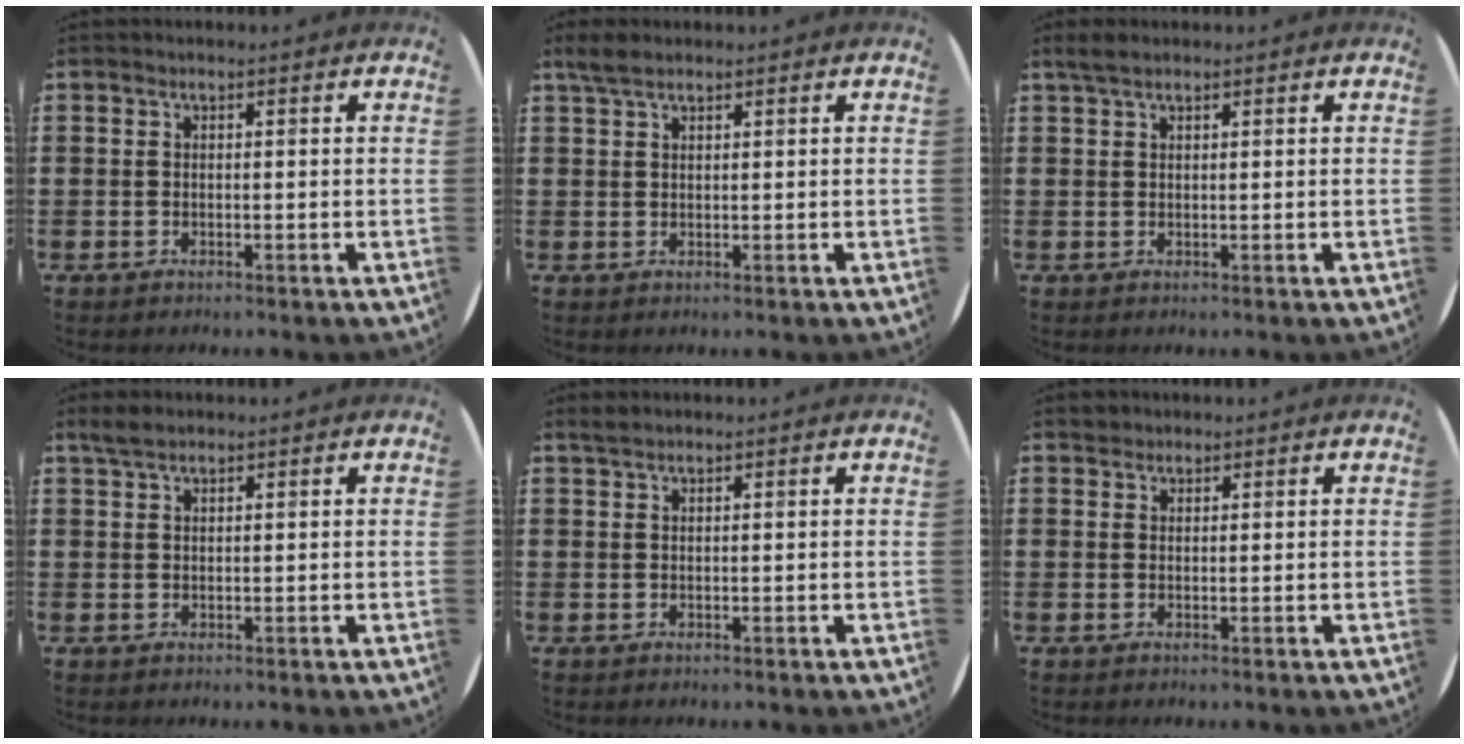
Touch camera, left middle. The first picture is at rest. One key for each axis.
{"total": 2.3, "fx": 1.8, "fy": 0.8, "fz": 1.1, "tx": -0.025, "ty": 0.006, "tz": 0.034}
{"total": 1.7, "fx": 1.3, "fy": 0.5, "fz": 0.9, "tx": -0.019, "ty": 0.006, "tz": 0.023}
{"total": 2.0, "fx": 1.7, "fy": 0.6, "fz": 0.9, "tx": -0.020, "ty": 0.006, "tz": 0.031}
{"total": 1.0, "fx": 0.9, "fy": 0.1, "fz": 0.2, "tx": -0.006, "ty": 0.002, "tz": 0.017}
{"total": 1.1, "fx": 1.0, "fy": 0.4, "fz": -0.1, "tx": 0.007, "ty": -0.001, "tz": 0.018}